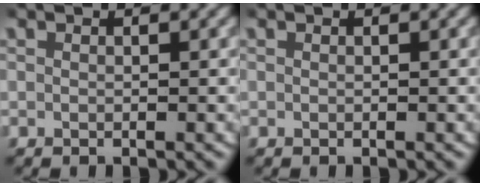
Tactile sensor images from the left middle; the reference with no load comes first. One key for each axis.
{"total": 0.0}